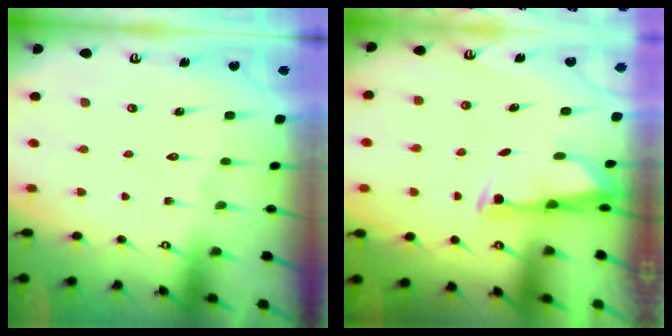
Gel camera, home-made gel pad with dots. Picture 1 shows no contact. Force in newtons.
{"total": 2.9, "press": 2.8, "slide": 0.8}